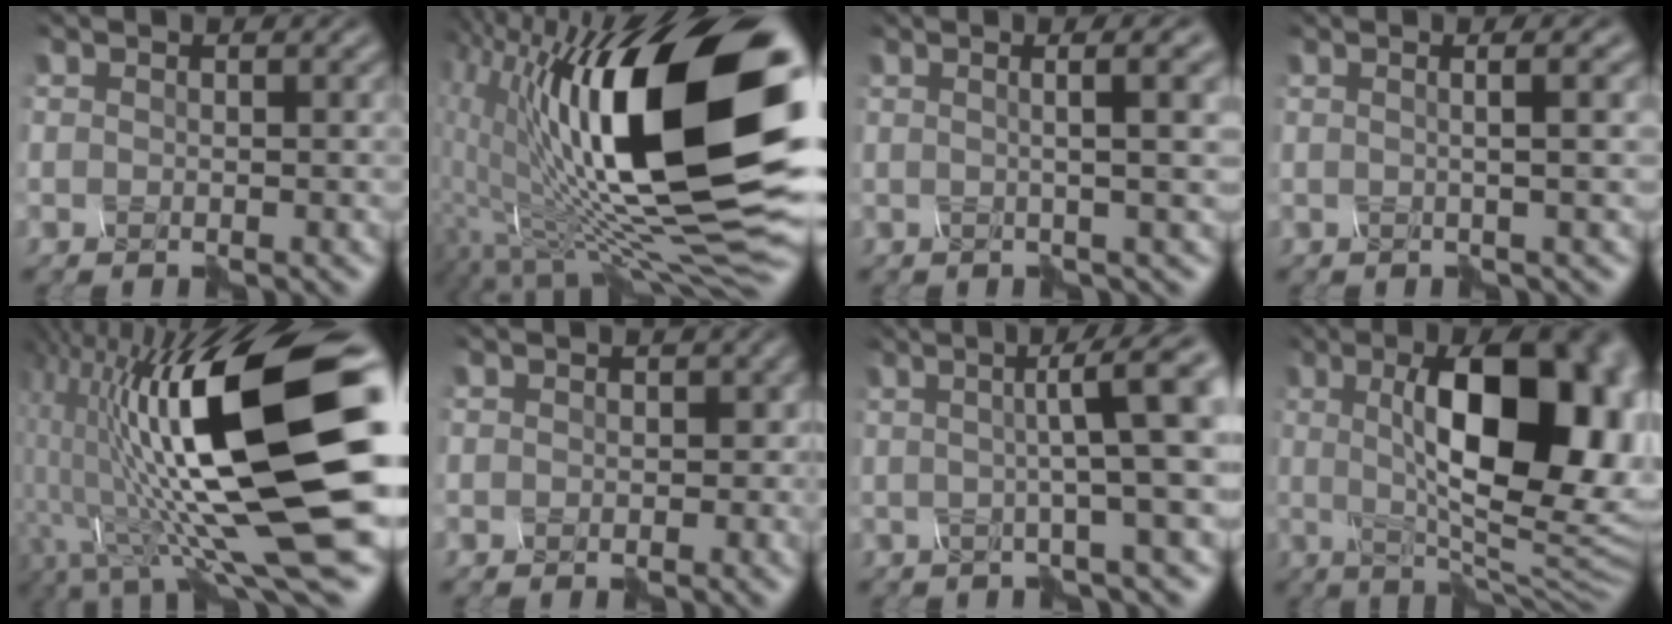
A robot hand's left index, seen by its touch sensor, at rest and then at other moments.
{"total": 17.4, "force": [1.8, 5.6, 16.4], "torque": [-0.261, 0.011, 0.036]}
{"total": 6.5, "force": [1.8, 2.1, 5.9], "torque": [-0.061, 0.045, 0.007]}
{"total": 4.0, "force": [1.1, 1.4, 3.6], "torque": [-0.042, 0.035, -0.005]}
{"total": 15.2, "force": [-0.4, 3.5, 14.8], "torque": [-0.268, 0.017, 0.012]}
{"total": 1.3, "force": [-0.5, 1.0, 0.7], "torque": [-0.005, 0.007, 0.015]}
{"total": 7.4, "force": [0.8, 0.9, 7.3], "torque": [-0.101, 0.021, 0.023]}
{"total": 15.4, "force": [2.0, 6.0, 14.0], "torque": [-0.177, 0.018, 0.036]}